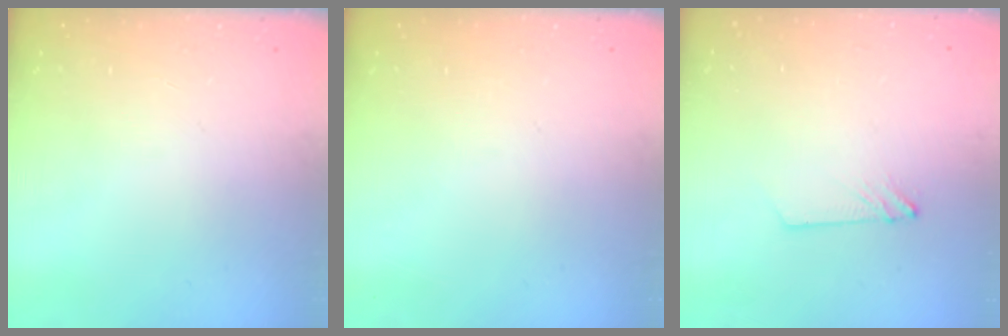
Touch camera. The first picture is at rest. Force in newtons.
{"total": 0.0}
{"total": 2.4, "press": 2.4, "slide": 0.2}